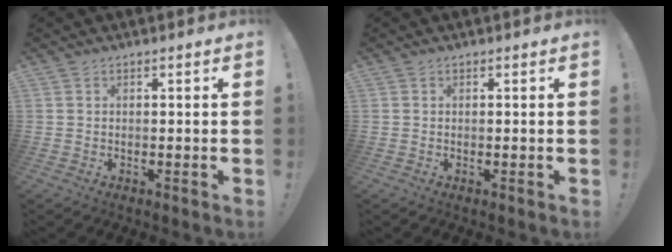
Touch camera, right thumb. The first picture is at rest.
{"total": 0.0}